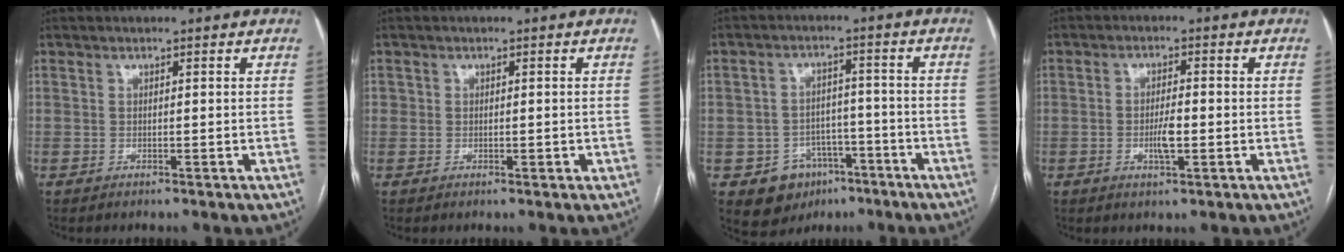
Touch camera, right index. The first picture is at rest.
{"total": 1.3, "force": [-0.2, 1.1, 0.8], "torque": [-0.009, 0.006, 0.000]}
{"total": 7.9, "force": [-3.9, 6.6, 1.9], "torque": [-0.028, 0.017, -0.048]}
{"total": 3.9, "force": [-0.9, 0.9, 3.7], "torque": [-0.070, -0.002, -0.013]}